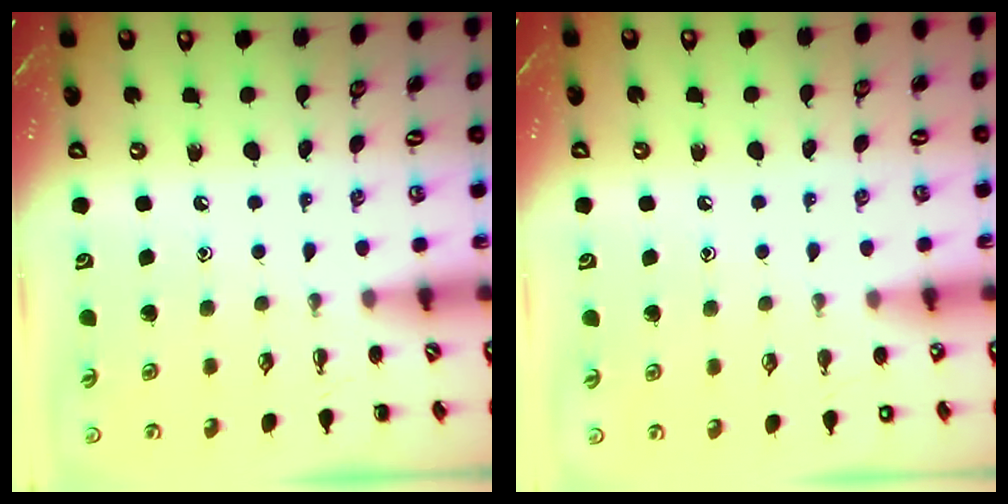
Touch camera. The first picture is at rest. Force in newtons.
{"total": 1.4, "press": 1.4, "slide": 0.1}